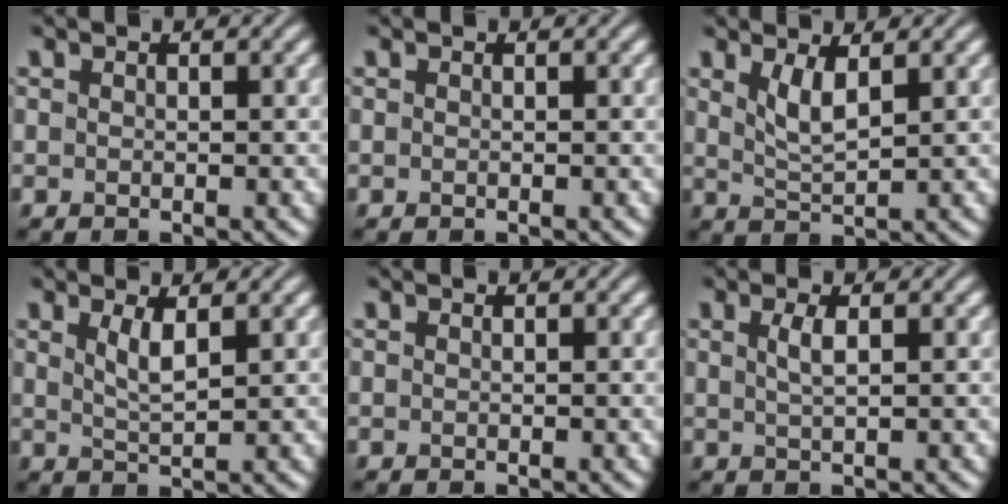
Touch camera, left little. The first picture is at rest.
{"total": 0.0}
{"total": 2.5, "force": [1.3, 0.7, 2.1], "torque": [-0.043, -0.007, 0.029]}
{"total": 2.2, "force": [1.0, 0.5, 1.9], "torque": [-0.037, -0.004, 0.021]}
{"total": 0.0}
{"total": 1.7, "force": [0.5, 0.5, 1.5], "torque": [-0.029, 0.003, 0.008]}